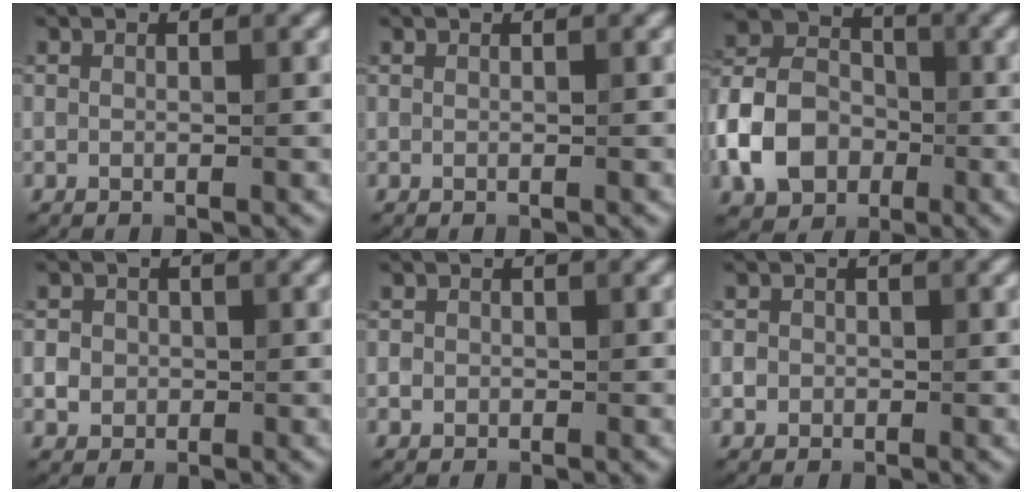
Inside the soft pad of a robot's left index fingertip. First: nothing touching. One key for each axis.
{"total": 0.0}
{"total": 7.4, "fx": -2.5, "fy": 5.6, "fz": 4.3, "tx": -0.087, "ty": 0.012, "tz": -0.060}
{"total": 3.2, "fx": -0.2, "fy": 3.0, "fz": 1.1, "tx": 0.005, "ty": 0.021, "tz": -0.021}
{"total": 1.5, "fx": 0.1, "fy": 1.4, "fz": 0.5, "tx": 0.014, "ty": 0.014, "tz": -0.016}
{"total": 2.1, "fx": -0.2, "fy": 2.0, "fz": 0.7, "tx": 0.012, "ty": 0.018, "tz": -0.025}